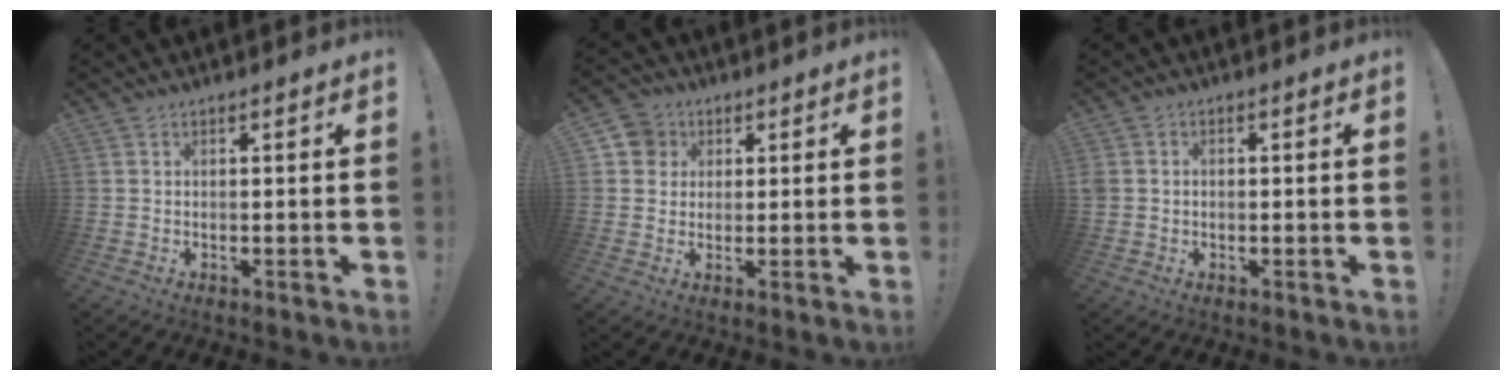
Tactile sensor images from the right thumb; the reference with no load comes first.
{"total": 6.3, "force": [2.1, 5.8, 1.2], "torque": [-0.023, -0.003, 0.043]}
{"total": 2.2, "force": [0.0, 1.9, 1.1], "torque": [-0.021, 0.005, 0.001]}